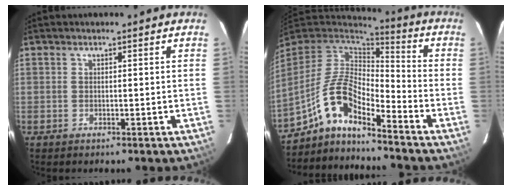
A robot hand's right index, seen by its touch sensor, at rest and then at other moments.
{"total": 11.8, "force": [-8.0, 3.0, 8.1], "torque": [-0.167, 0.025, -0.148]}